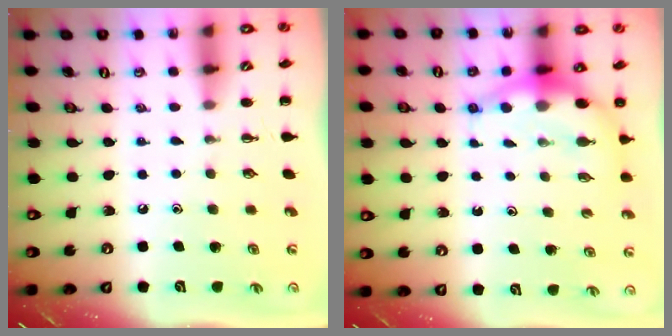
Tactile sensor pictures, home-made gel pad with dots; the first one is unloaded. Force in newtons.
{"total": 6.8, "press": 6.7, "slide": 1.6}